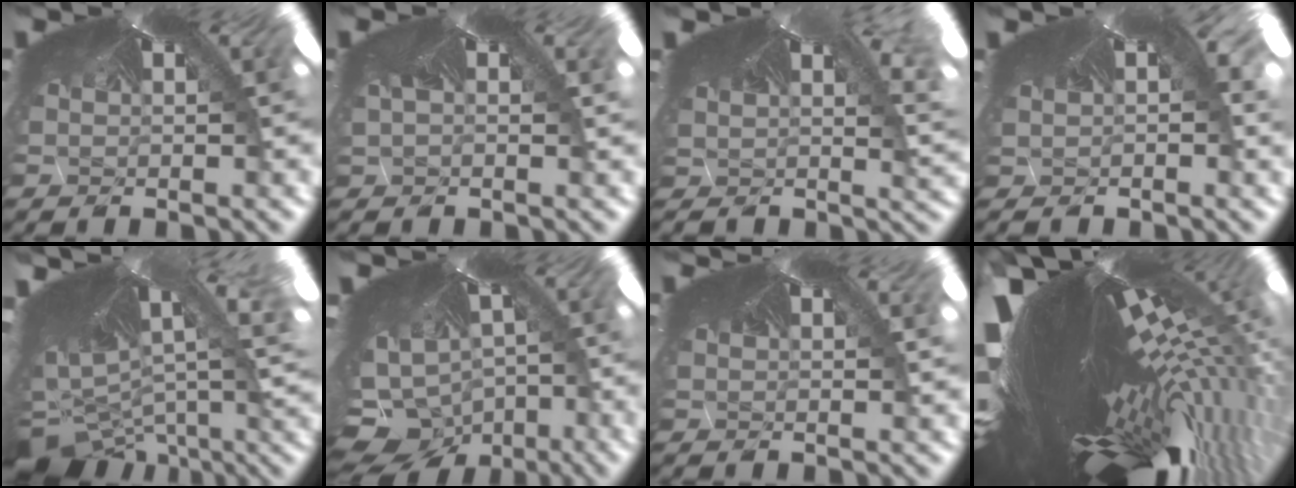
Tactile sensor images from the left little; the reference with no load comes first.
{"total": 1.1, "force": [-0.9, 0.3, 0.6], "torque": [-0.012, -0.007, -0.005]}
{"total": 0.9, "force": [0.6, -0.7, -0.2], "torque": [-0.011, -0.001, 0.017]}
{"total": 1.1, "force": [-1.0, 0.2, 0.5], "torque": [-0.008, -0.010, 0.007]}
{"total": 5.6, "force": [-5.4, 0.0, 1.4], "torque": [-0.028, -0.066, -0.064]}
{"total": 7.7, "force": [-7.4, 2.1, 0.5], "torque": [0.007, -0.069, -0.094]}
{"total": 0.0}
{"total": 7.0, "force": [-5.7, -1.7, 3.7], "torque": [-0.085, -0.083, -0.070]}